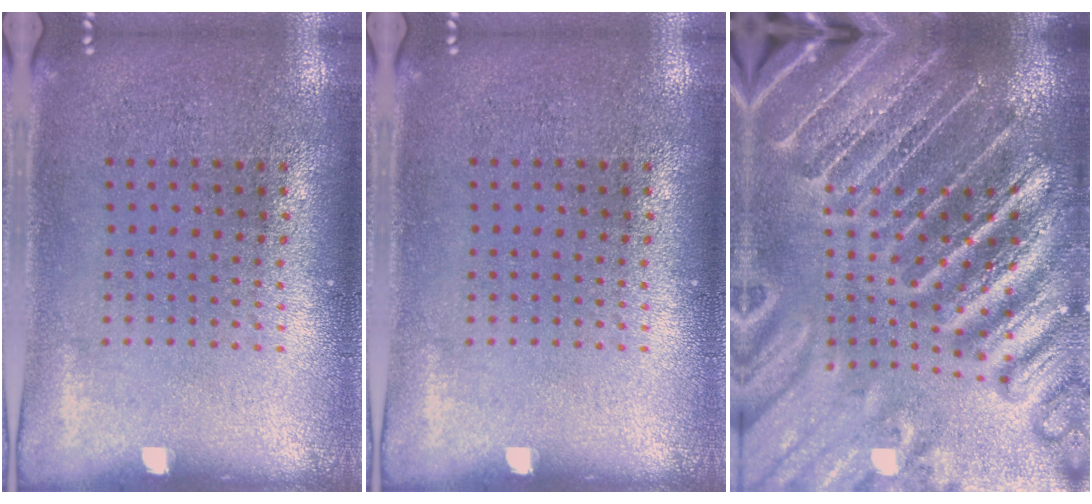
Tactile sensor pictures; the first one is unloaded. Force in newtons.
{"total": 0.0}
{"total": 4.8, "press": 4.4, "slide": 2.0}